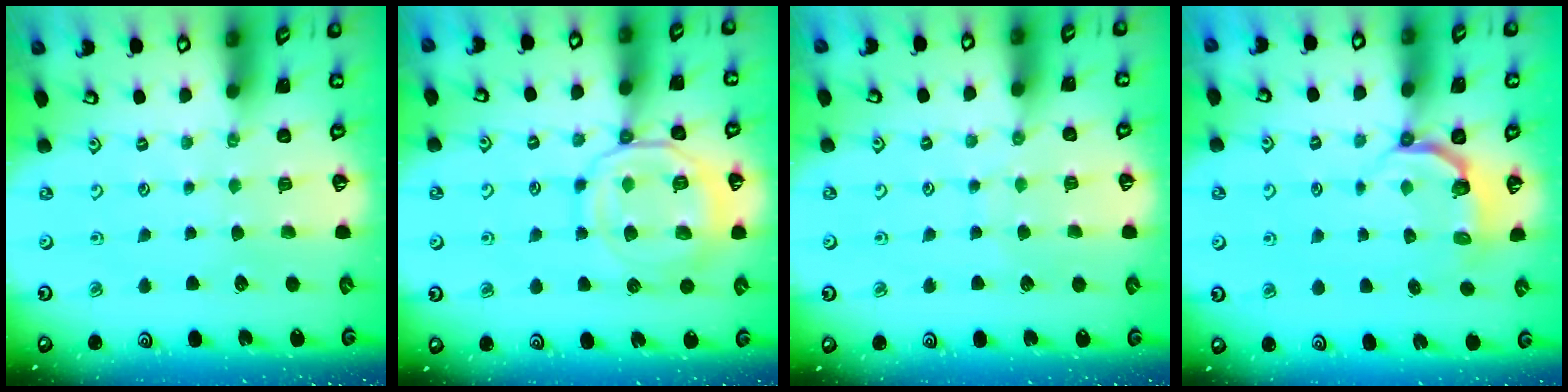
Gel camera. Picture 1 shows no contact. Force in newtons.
{"total": 12.8, "press": 12.7, "slide": 1.2}
{"total": 5.6, "press": 5.6, "slide": 0.6}
{"total": 4.1, "press": 2.4, "slide": 3.3}